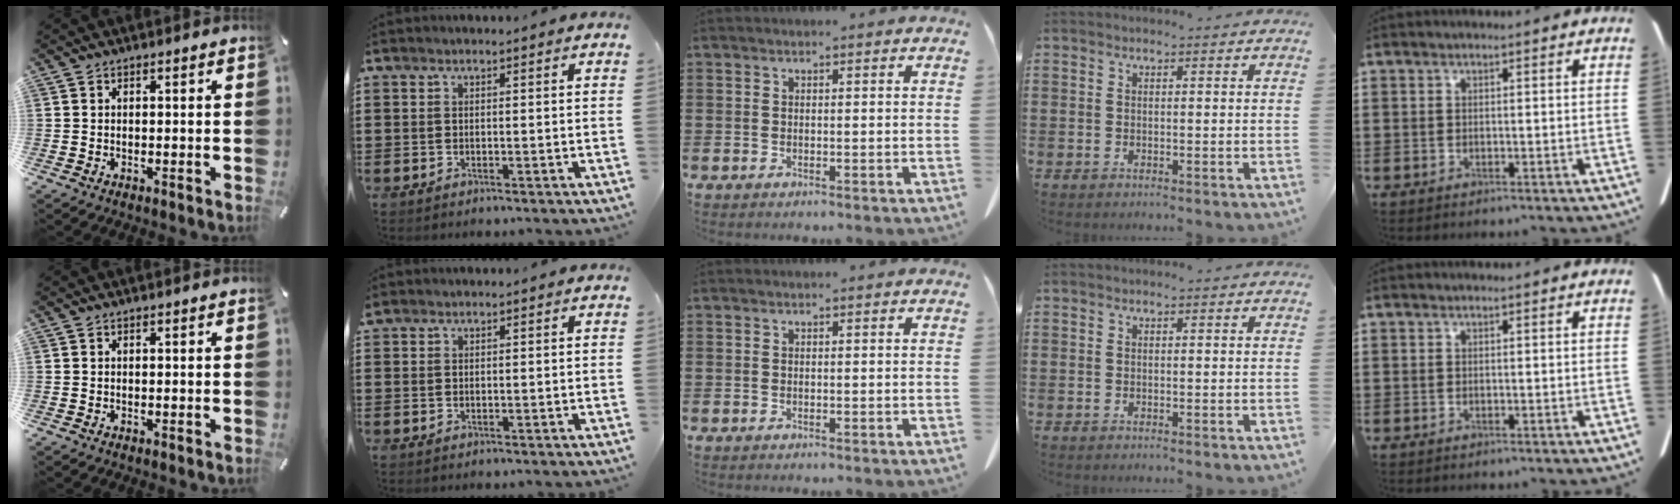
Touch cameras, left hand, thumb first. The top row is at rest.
{"index": {"total": 0.5, "force": [0.4, 0.3, 0.1], "torque": [-0.004, 0.001, 0.009]}}